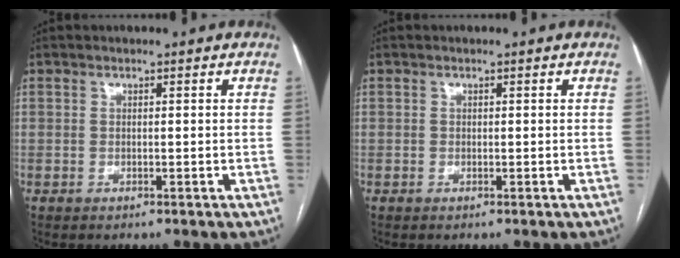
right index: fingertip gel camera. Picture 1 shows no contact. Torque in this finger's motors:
{"motor_torque": [0.24, 0.09, -0.01, 0.00]}